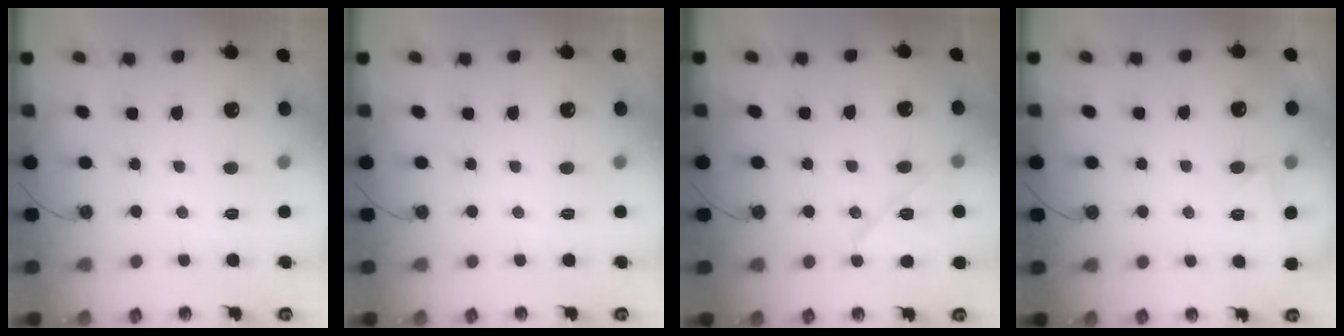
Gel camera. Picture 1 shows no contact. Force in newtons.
{"total": 0.0}
{"total": 10.2, "press": 10.2, "slide": 0.9}
{"total": 2.6, "press": 2.6, "slide": 0.7}